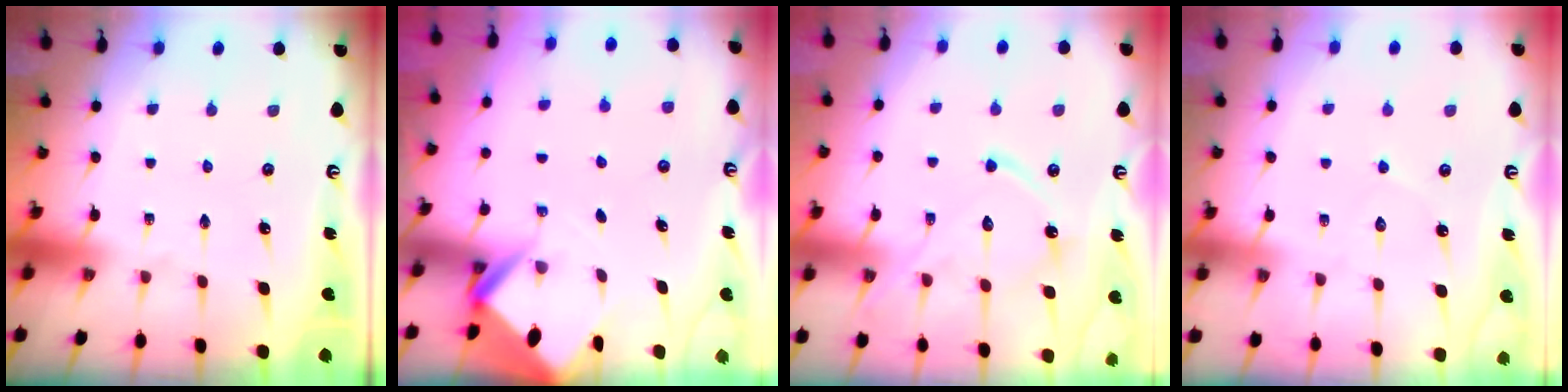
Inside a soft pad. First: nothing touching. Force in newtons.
{"total": 2.8, "press": 2.8, "slide": 0.1}
{"total": 12.8, "press": 12.8, "slide": 1.2}
{"total": 4.4, "press": 4.4, "slide": 0.5}